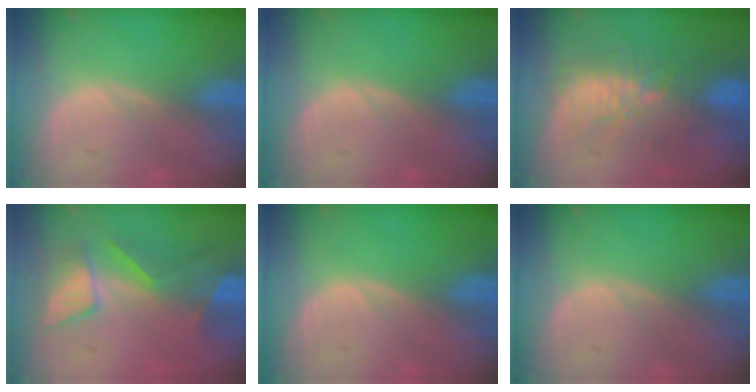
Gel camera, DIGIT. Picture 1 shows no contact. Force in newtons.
{"total": 0.0}
{"total": 9.5, "press": 9.1, "slide": 2.6}
{"total": 7.7, "press": 6.8, "slide": 3.6}
{"total": 0.0}
{"total": 0.0}